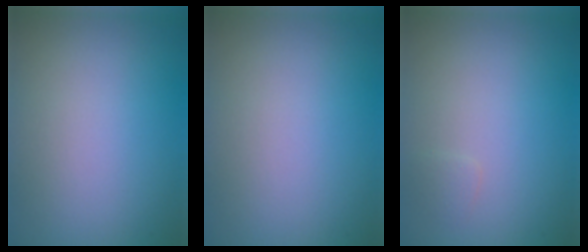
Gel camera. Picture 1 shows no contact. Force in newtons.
{"total": 0.0}
{"total": 0.6, "press": 0.6, "slide": 0.0}